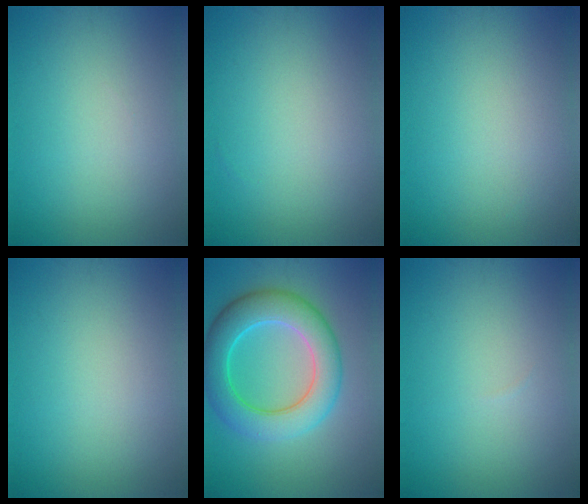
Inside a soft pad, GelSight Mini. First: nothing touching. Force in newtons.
{"total": 0.0}
{"total": 0.0}
{"total": 0.0}
{"total": 7.5, "press": 7.5, "slide": 0.1}
{"total": 0.0}